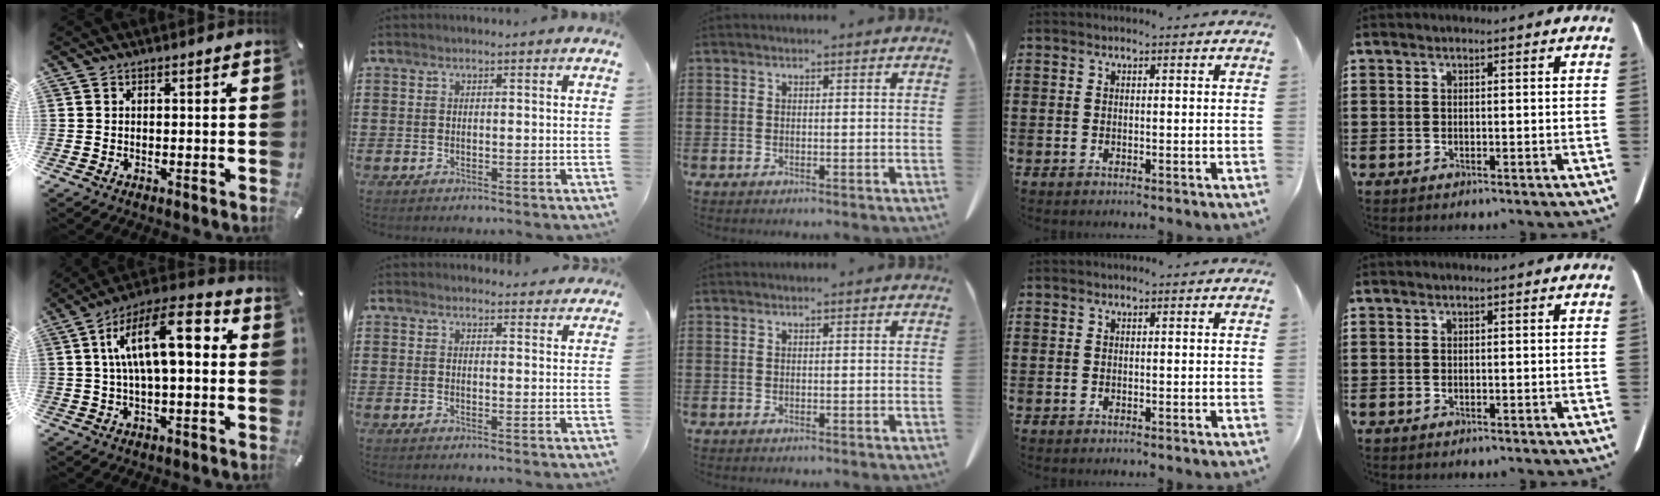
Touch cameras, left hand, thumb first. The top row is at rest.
{"thumb": {"total": 14.7, "force": [3.1, 6.0, 13.1], "torque": [-0.222, 0.003, 0.053]}, "index": {"total": 2.0, "force": [2.0, 0.4, 0.1], "torque": [0.001, -0.006, 0.038]}}